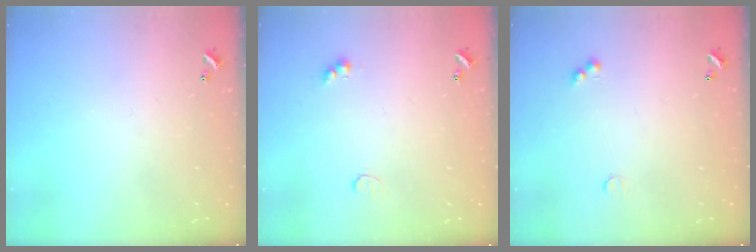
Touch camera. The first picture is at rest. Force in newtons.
{"total": 2.6, "press": 2.4, "slide": 0.8}
{"total": 2.5, "press": 2.4, "slide": 0.5}